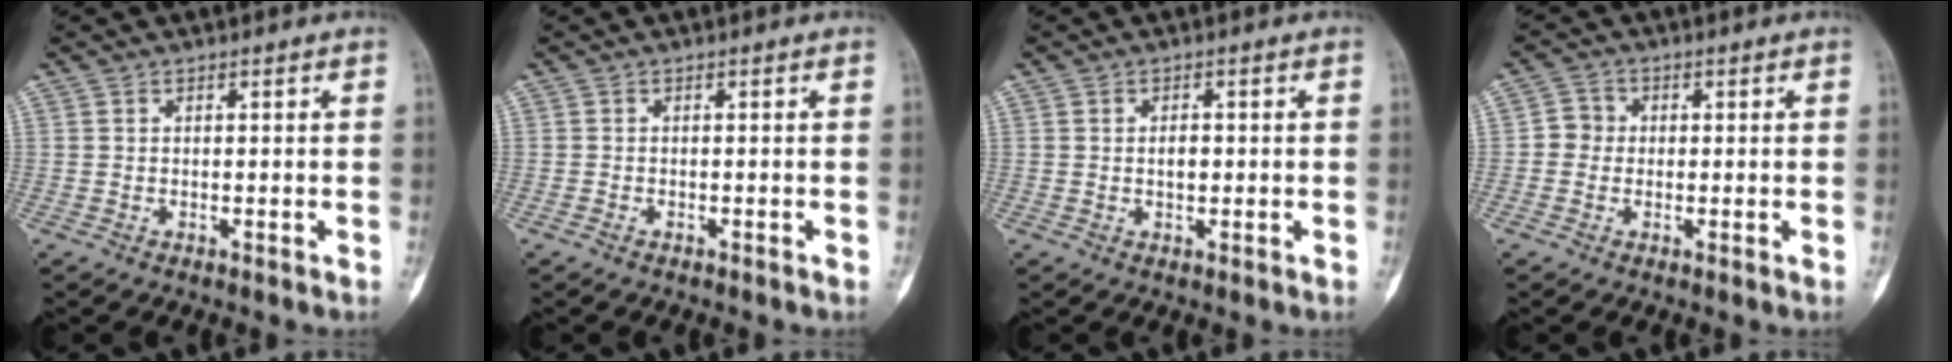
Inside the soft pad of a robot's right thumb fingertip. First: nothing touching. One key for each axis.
{"total": 0.6, "fx": -0.5, "fy": 0.2, "fz": 0.2, "tx": -0.009, "ty": 0.001, "tz": -0.011}
{"total": 2.1, "fx": -0.1, "fy": 1.3, "fz": 1.7, "tx": -0.019, "ty": 0.003, "tz": -0.003}
{"total": 3.2, "fx": -0.3, "fy": 3.0, "fz": 1.0, "tx": 0.002, "ty": 0.009, "tz": -0.014}